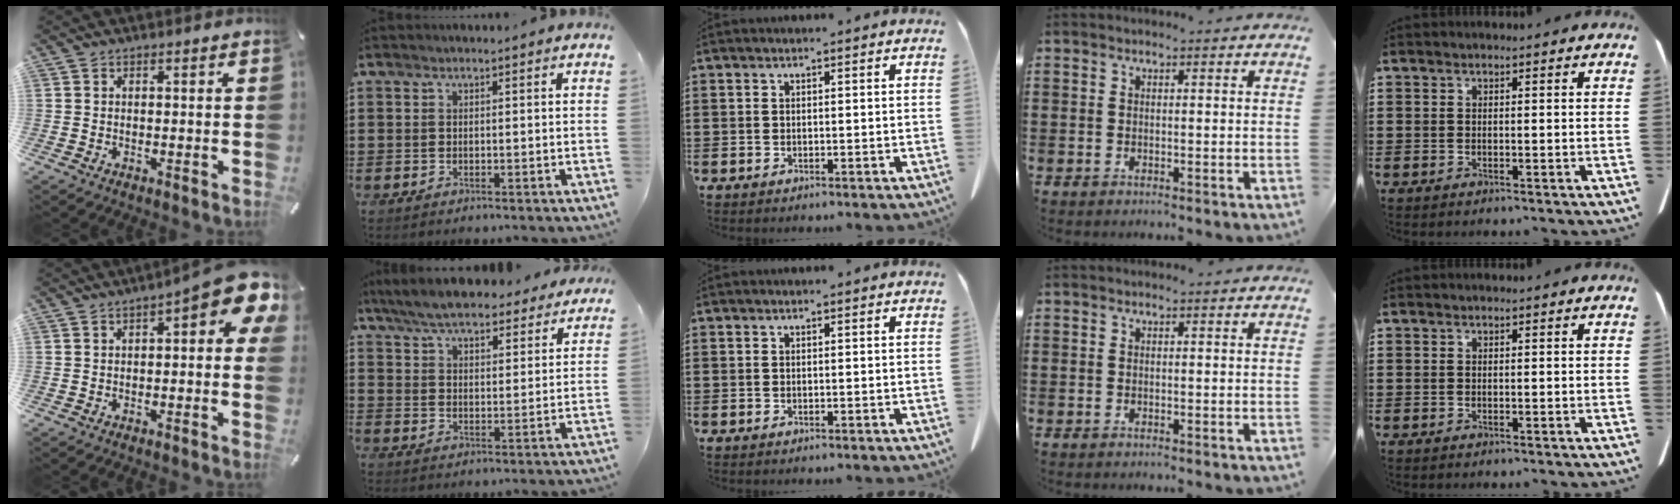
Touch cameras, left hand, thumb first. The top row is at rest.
{"thumb": {"total": 10.1, "force": [3.8, 2.8, 8.9], "torque": [-0.118, -0.032, 0.063]}, "index": {"total": 7.1, "force": [6.7, 1.0, 2.2], "torque": [-0.070, -0.025, 0.122]}}